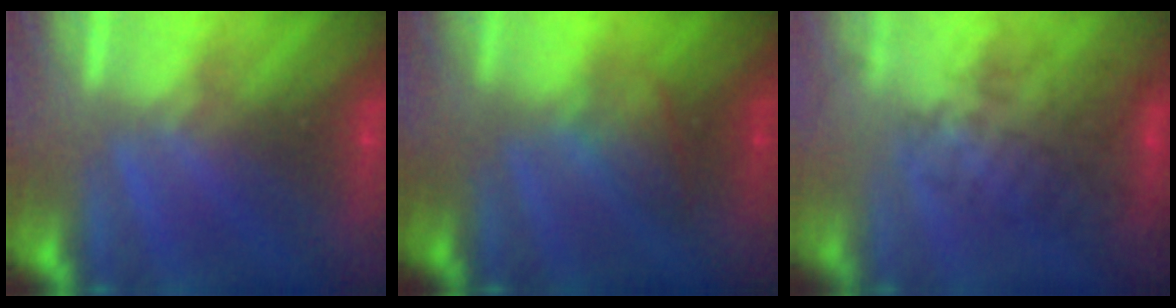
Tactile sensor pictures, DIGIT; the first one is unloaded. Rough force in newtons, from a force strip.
{"total": 2.2}
{"total": 4.7}